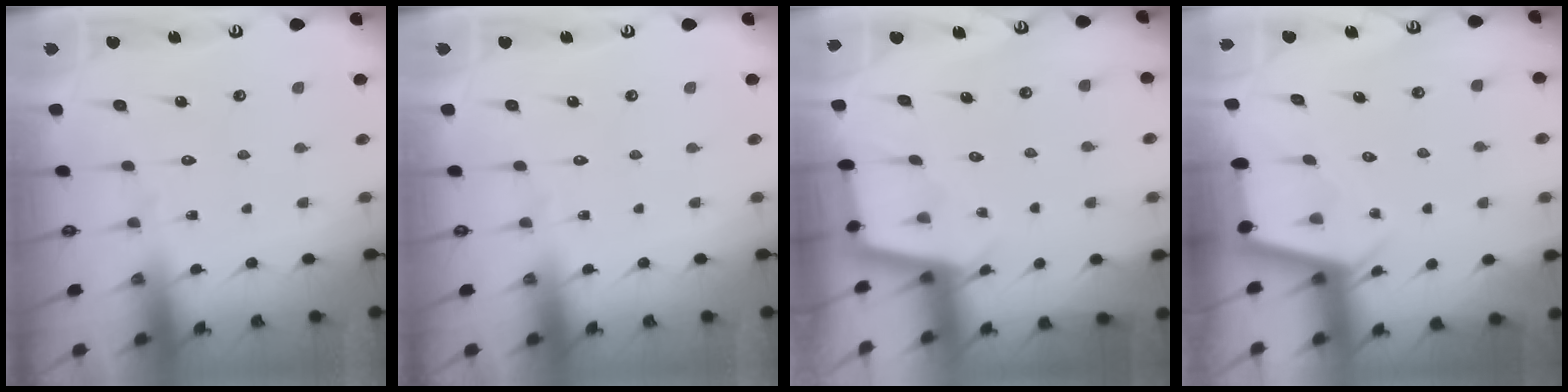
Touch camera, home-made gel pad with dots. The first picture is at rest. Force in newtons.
{"total": 0.0}
{"total": 2.3, "press": 2.3, "slide": 0.1}
{"total": 2.8, "press": 2.8, "slide": 0.3}